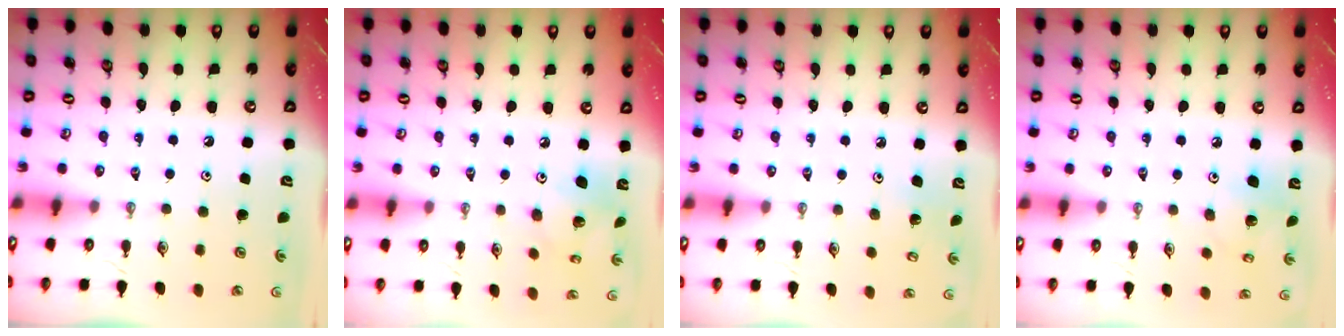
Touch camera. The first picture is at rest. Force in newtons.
{"total": 7.8, "press": 7.8, "slide": 0.1}
{"total": 2.5, "press": 2.5, "slide": 0.2}
{"total": 5.5, "press": 5.5, "slide": 0.3}